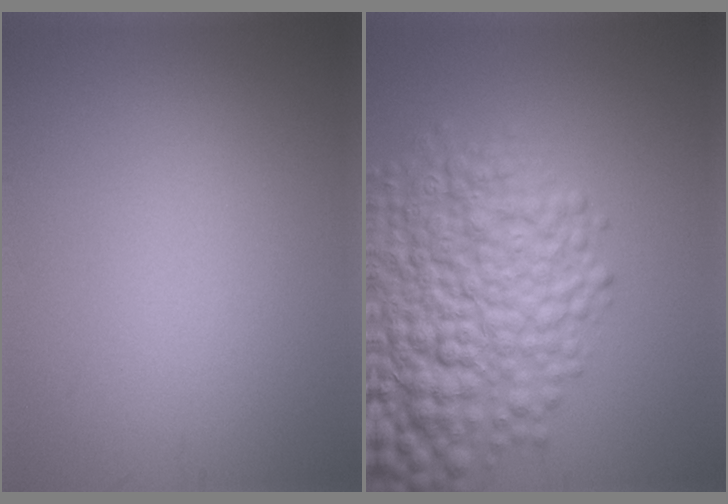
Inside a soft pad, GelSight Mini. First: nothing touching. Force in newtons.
{"total": 10.2, "press": 10.2, "slide": 0.3}